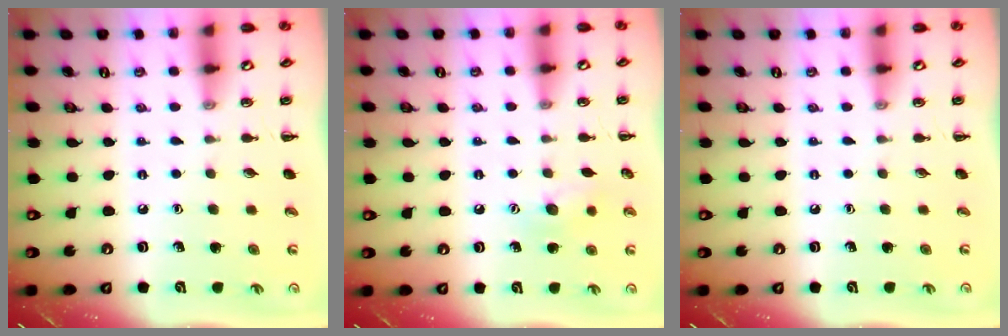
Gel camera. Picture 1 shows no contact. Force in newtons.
{"total": 8.5, "press": 8.4, "slide": 1.1}
{"total": 0.0}